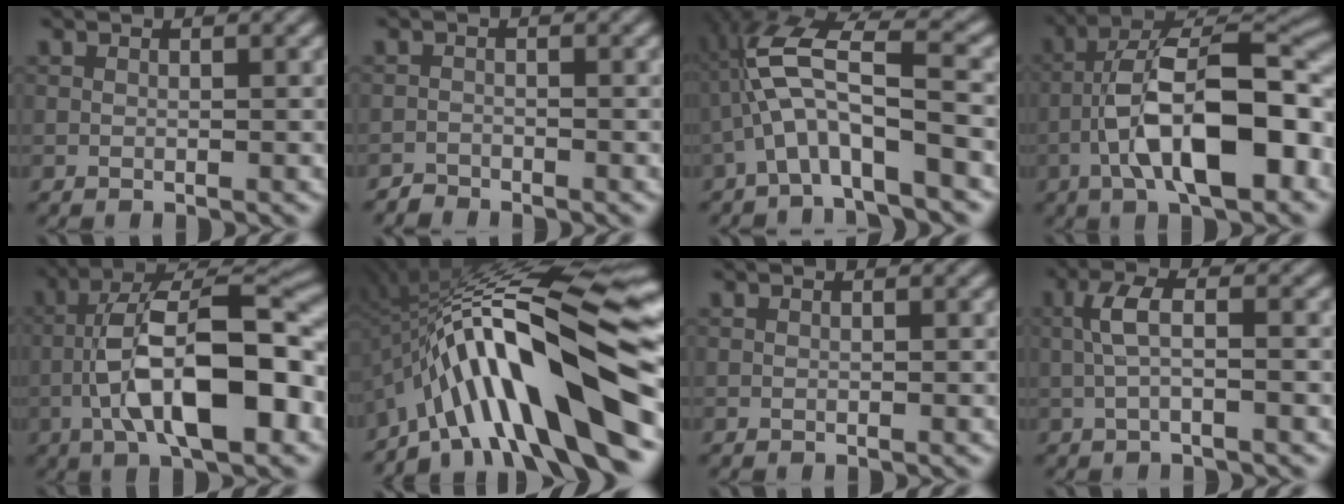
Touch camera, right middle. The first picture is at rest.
{"total": 1.4, "force": [-1.3, 0.0, -0.5], "torque": [0.011, 0.005, -0.022]}
{"total": 7.3, "force": [-1.8, 1.5, 7.0], "torque": [-0.137, 0.032, -0.033]}
{"total": 11.5, "force": [-3.8, 4.2, 10.0], "torque": [-0.165, 0.021, -0.059]}
{"total": 11.6, "force": [-3.2, 4.1, 10.4], "torque": [-0.175, 0.022, -0.049]}
{"total": 16.1, "force": [-5.1, 4.1, 14.7], "torque": [-0.219, 0.057, -0.083]}
{"total": 0.0}
{"total": 2.3, "force": [-0.2, 0.4, 2.2], "torque": [-0.047, 0.016, -0.002]}